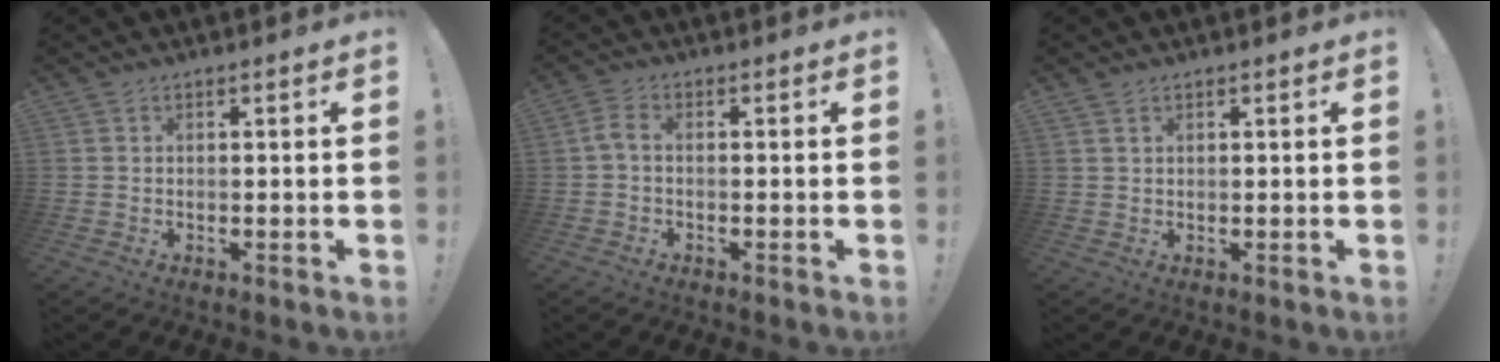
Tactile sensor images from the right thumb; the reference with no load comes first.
{"total": 2.5, "force": [-0.7, 0.7, 2.3], "torque": [-0.042, 0.005, -0.010]}
{"total": 1.3, "force": [0.9, 0.7, 0.7], "torque": [-0.008, -0.002, 0.017]}